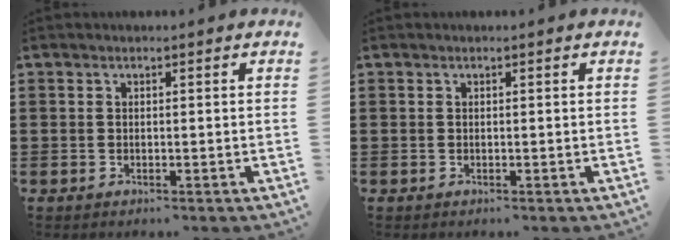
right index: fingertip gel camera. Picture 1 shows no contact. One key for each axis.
{"total": 0.0}